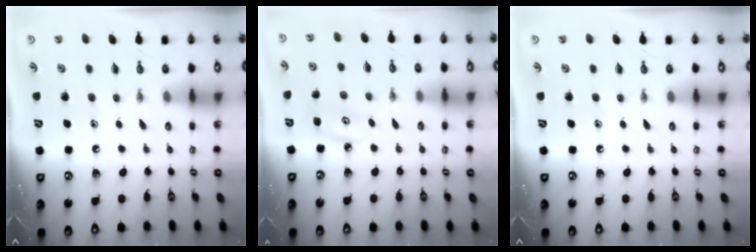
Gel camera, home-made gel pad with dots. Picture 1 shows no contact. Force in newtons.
{"total": 5.2, "press": 5.2, "slide": 0.5}
{"total": 0.0}